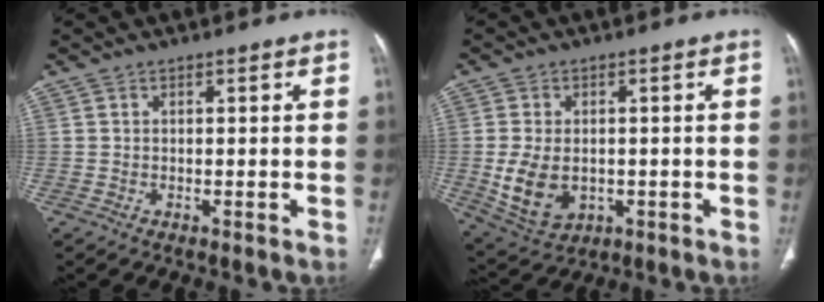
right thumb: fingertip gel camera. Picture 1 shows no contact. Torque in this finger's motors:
{"motor_torque": [-0.77, 0.68, 0.60, 0.55, 0.28]}